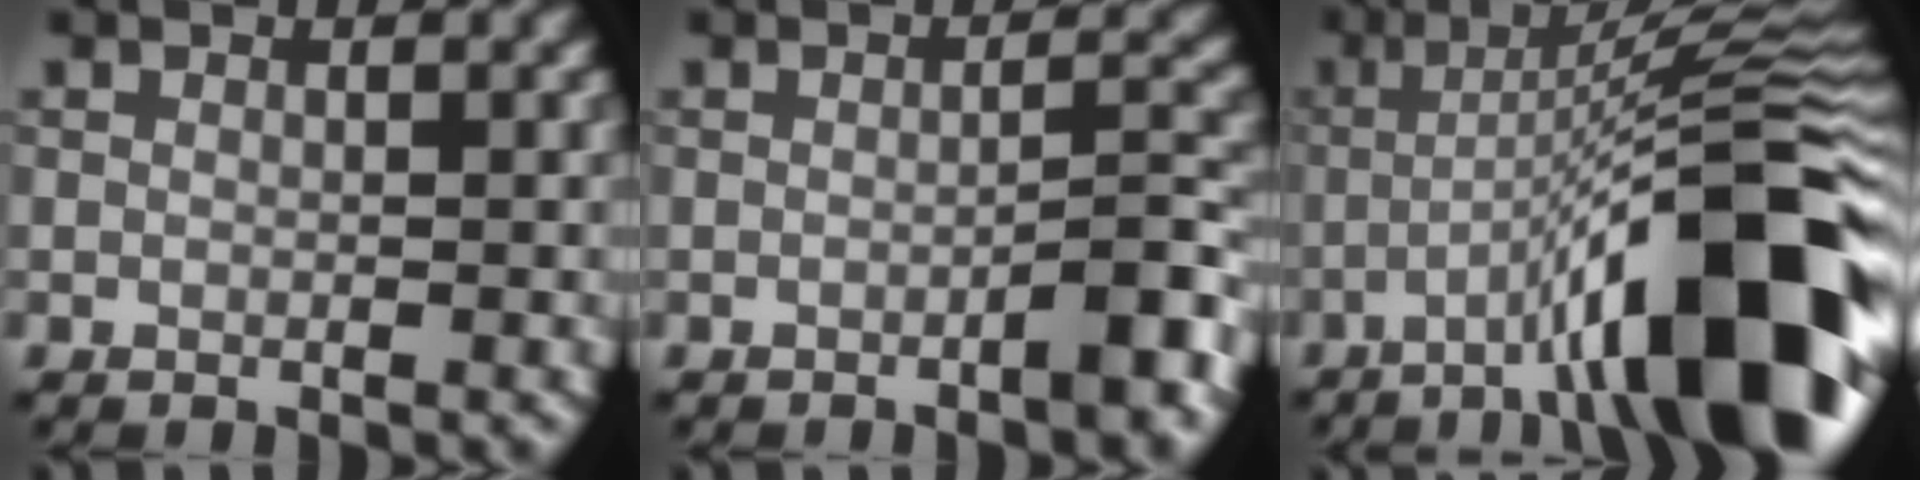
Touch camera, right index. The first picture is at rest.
{"total": 3.4, "force": [-1.8, 0.5, 2.8], "torque": [-0.037, 0.016, -0.031]}
{"total": 15.1, "force": [-6.1, 3.2, 13.4], "torque": [-0.198, 0.018, -0.090]}